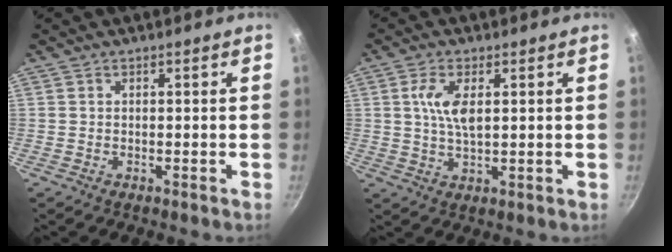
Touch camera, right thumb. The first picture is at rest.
{"total": 6.3, "force": [1.5, 2.7, 5.5], "torque": [-0.107, -0.002, 0.028]}